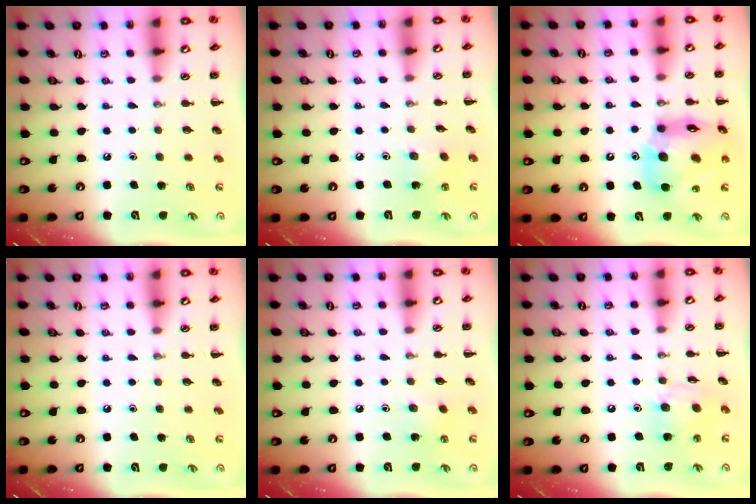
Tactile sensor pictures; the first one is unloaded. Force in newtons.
{"total": 4.0, "press": 3.9, "slide": 0.9}
{"total": 16.0, "press": 15.5, "slide": 4.2}
{"total": 0.0}
{"total": 5.0, "press": 4.8, "slide": 1.5}
{"total": 8.4, "press": 8.3, "slide": 0.7}